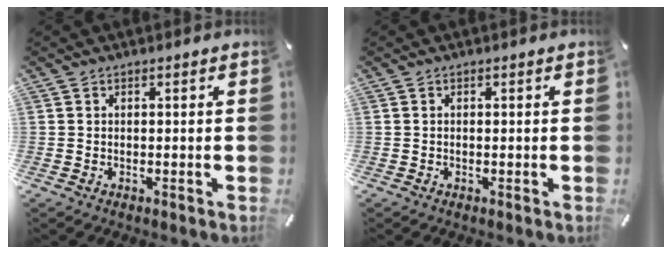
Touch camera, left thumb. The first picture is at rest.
{"total": 0.0}